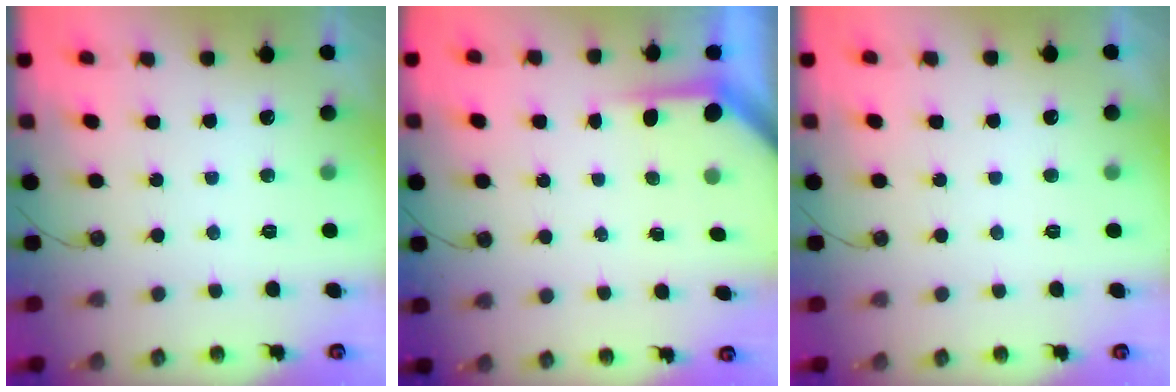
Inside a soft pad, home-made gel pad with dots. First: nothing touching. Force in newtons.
{"total": 3.9, "press": 3.8, "slide": 0.4}
{"total": 0.0}